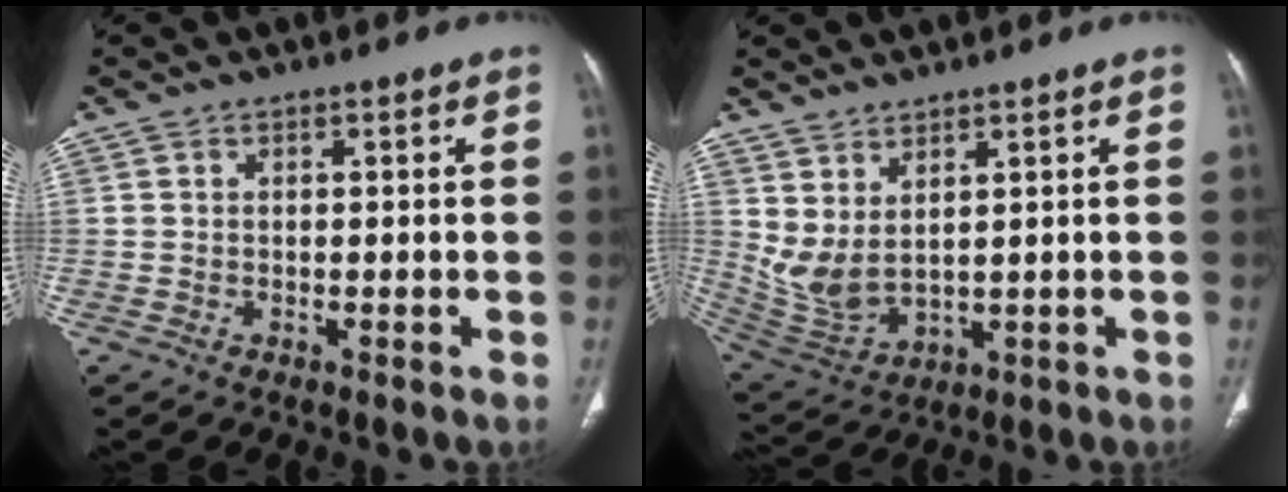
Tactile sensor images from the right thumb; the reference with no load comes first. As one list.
[{"total": 7.8, "force": [3.2, 3.4, 6.3], "torque": [-0.129, -0.027, 0.081]}]